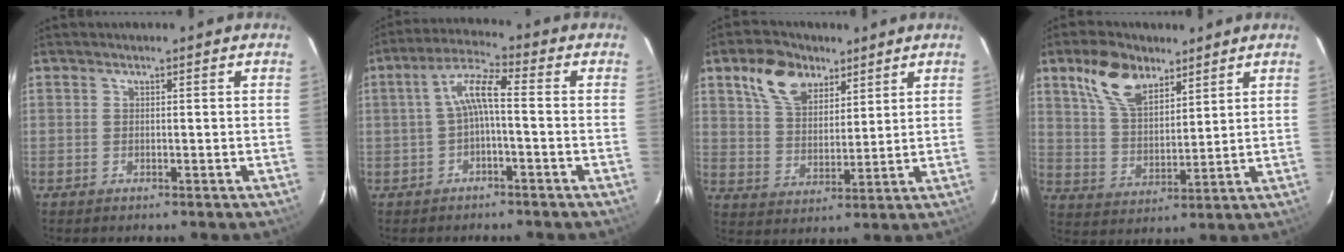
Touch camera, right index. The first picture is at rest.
{"total": 5.9, "force": [-1.0, 1.0, 5.7], "torque": [-0.125, 0.018, -0.018]}
{"total": 10.9, "force": [6.5, 6.4, 5.9], "torque": [-0.115, 0.029, 0.122]}
{"total": 11.2, "force": [7.0, 5.9, 6.5], "torque": [-0.123, 0.020, 0.138]}